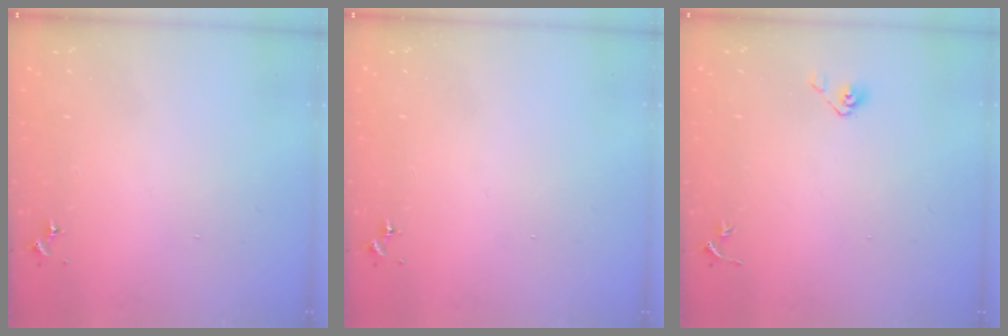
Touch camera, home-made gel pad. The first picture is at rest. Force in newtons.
{"total": 0.0}
{"total": 5.0, "press": 4.4, "slide": 2.3}